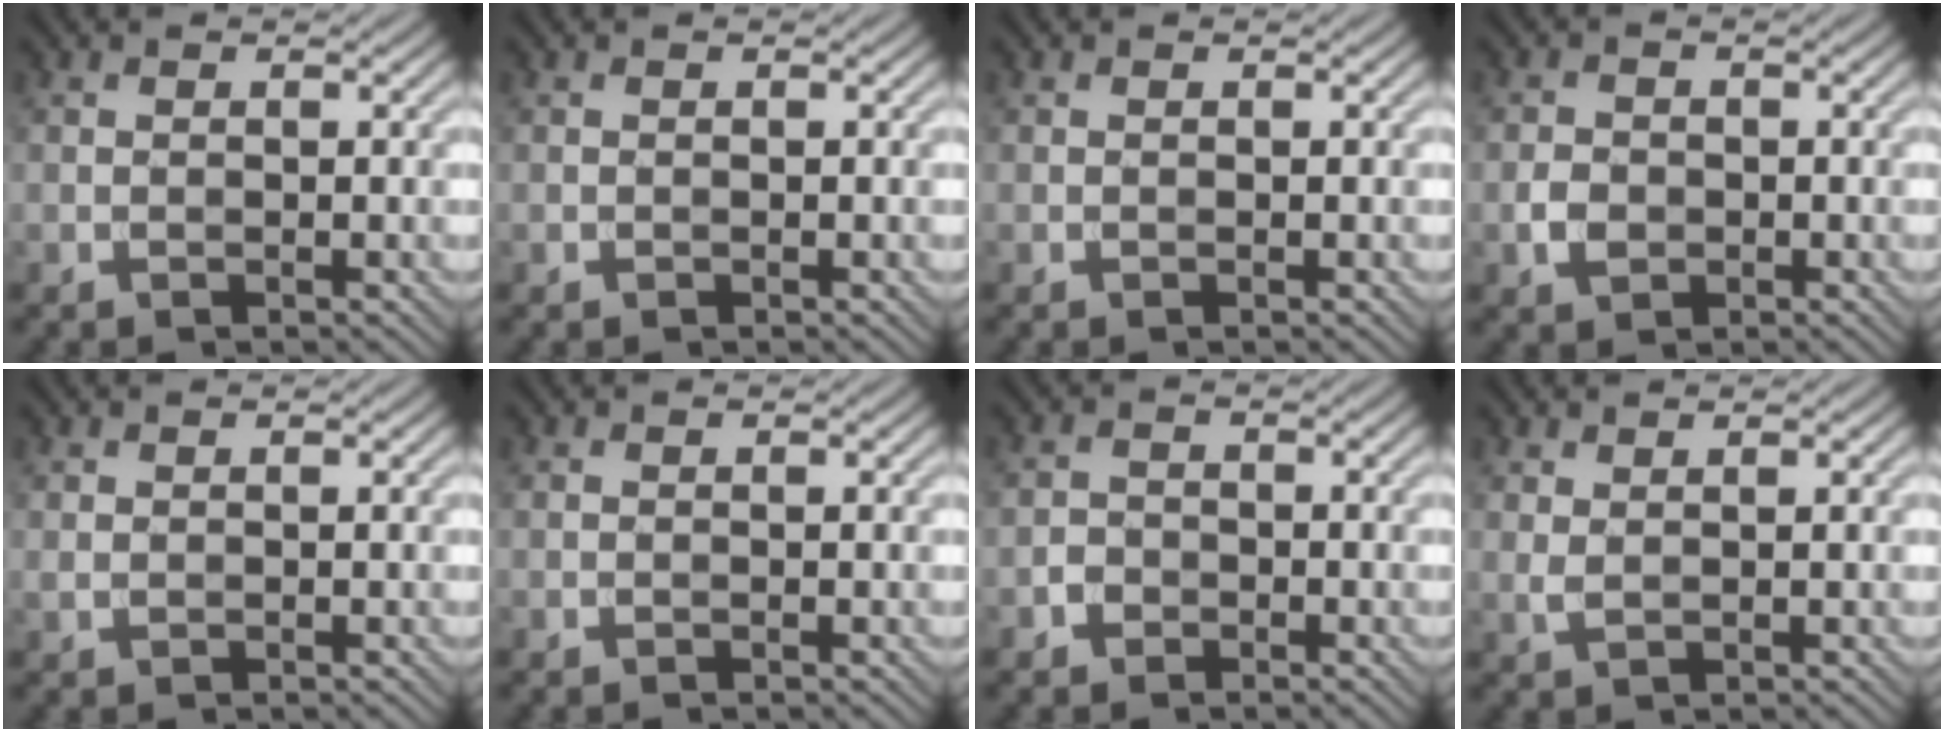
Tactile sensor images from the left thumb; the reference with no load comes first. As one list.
[{"total": 0.0}, {"total": 0.0}, {"total": 2.4, "force": [-0.7, 1.9, 1.2], "torque": [-0.025, -0.004, -0.019]}, {"total": 0.7, "force": [0.3, 0.4, 0.4], "torque": [-0.014, 0.000, 0.007]}, {"total": 0.0}, {"total": 1.8, "force": [-1.0, 1.3, 0.5], "torque": [-0.006, 0.002, -0.026]}, {"total": 1.3, "force": [0.9, 0.3, 0.9], "torque": [-0.029, -0.002, 0.020]}]